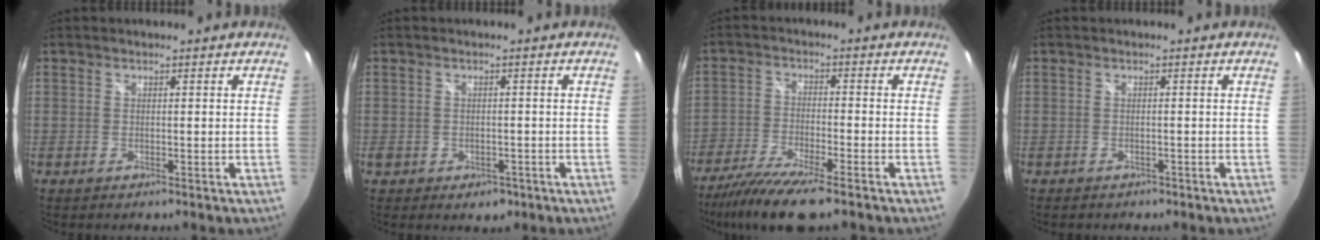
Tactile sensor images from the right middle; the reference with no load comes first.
{"total": 4.1, "force": [-1.7, 3.2, 2.1], "torque": [-0.040, -0.006, -0.019]}
{"total": 10.4, "force": [-8.0, 1.6, 6.5], "torque": [-0.152, -0.032, -0.154]}
{"total": 1.3, "force": [-0.9, 0.9, 0.3], "torque": [-0.009, -0.003, -0.012]}